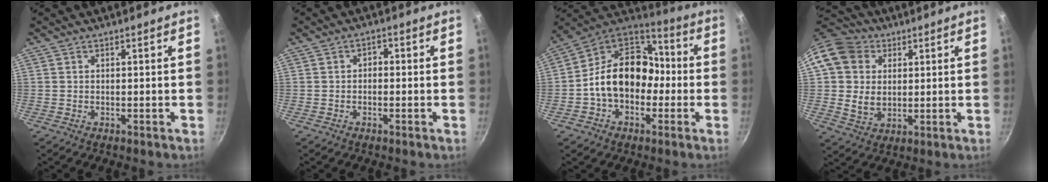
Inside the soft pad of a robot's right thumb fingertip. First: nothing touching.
{"total": 1.7, "force": [-0.4, 1.3, 1.0], "torque": [-0.014, 0.009, -0.010]}
{"total": 17.4, "force": [-2.2, 13.1, 11.2], "torque": [-0.142, 0.057, -0.053]}
{"total": 13.4, "force": [3.9, 11.0, 6.7], "torque": [-0.109, -0.001, 0.064]}